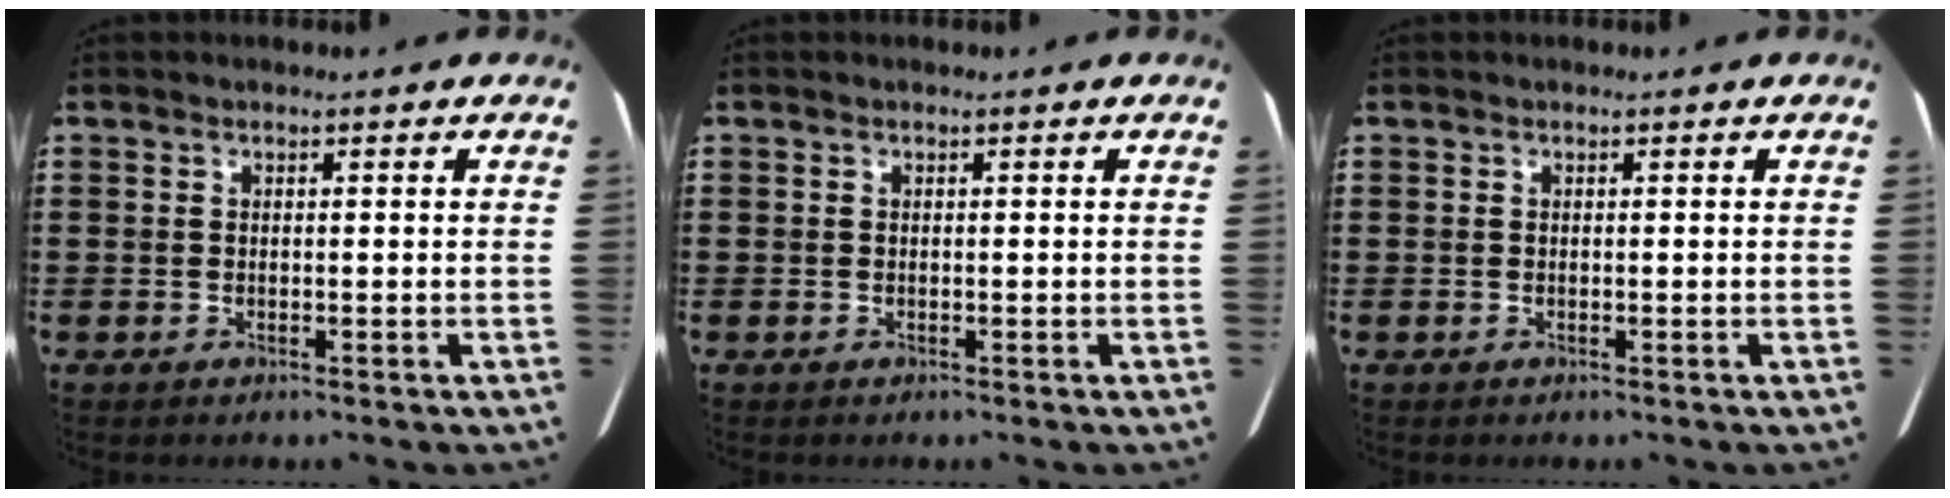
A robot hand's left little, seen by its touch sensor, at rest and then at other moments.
{"total": 0.0}
{"total": 0.0}